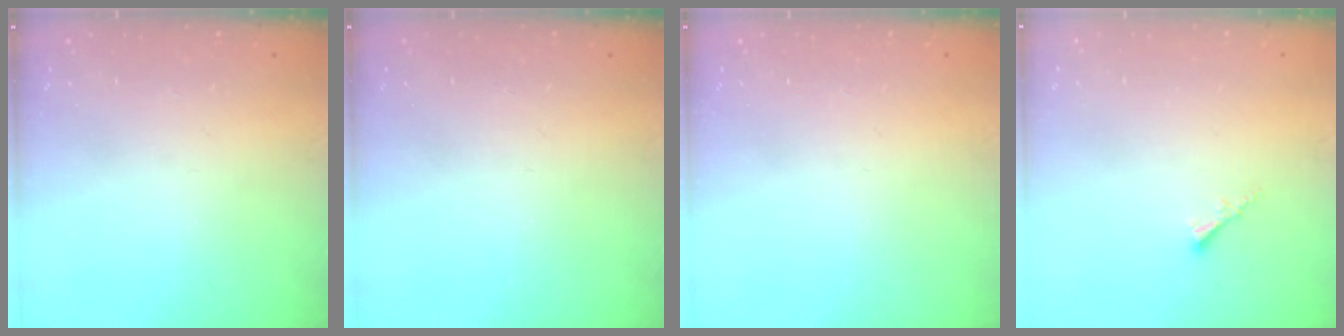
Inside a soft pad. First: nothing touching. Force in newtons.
{"total": 0.0}
{"total": 0.0}
{"total": 1.8, "press": 1.7, "slide": 0.3}